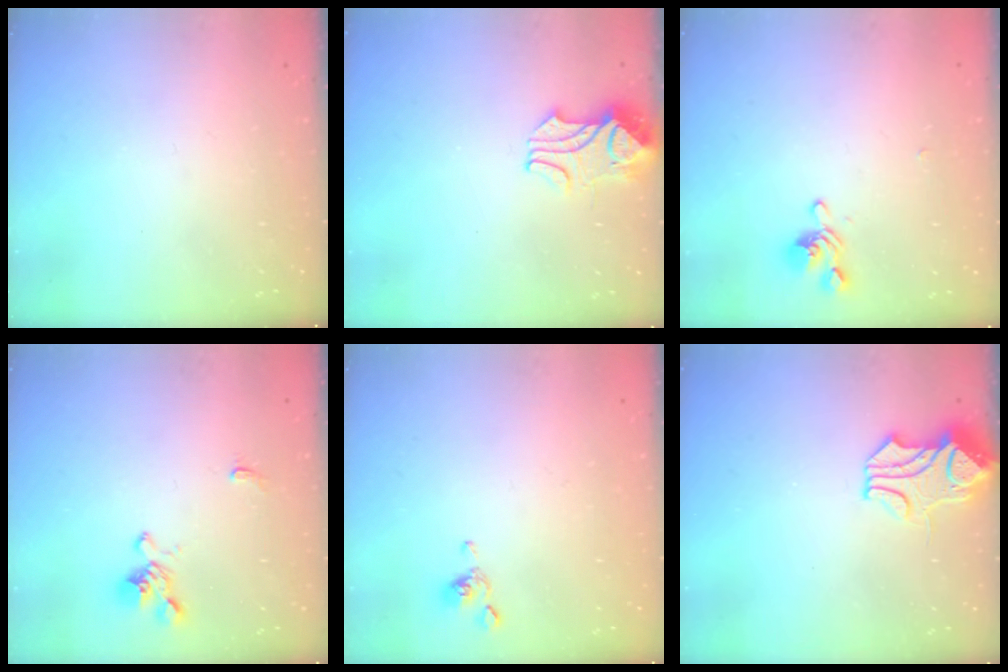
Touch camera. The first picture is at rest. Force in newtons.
{"total": 2.1, "press": 2.0, "slide": 0.7}
{"total": 1.3, "press": 0.9, "slide": 1.0}
{"total": 1.3, "press": 0.8, "slide": 1.0}
{"total": 2.5, "press": 2.5, "slide": 0.2}
{"total": 1.6, "press": 0.9, "slide": 1.3}